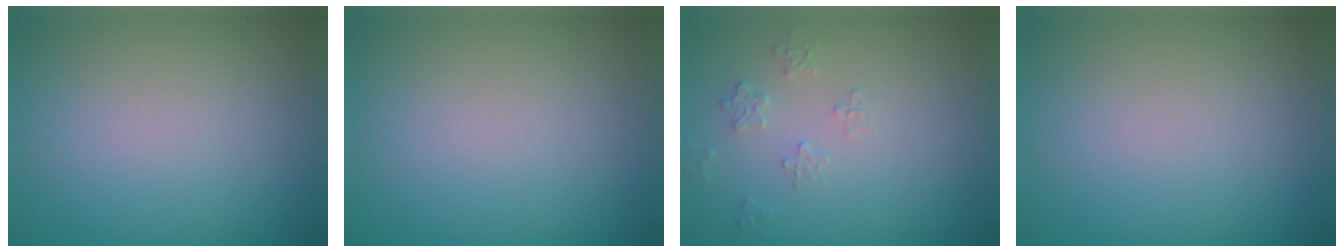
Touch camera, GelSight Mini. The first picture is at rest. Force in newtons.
{"total": 0.0}
{"total": 1.2, "press": 0.8, "slide": 0.9}
{"total": 0.0}